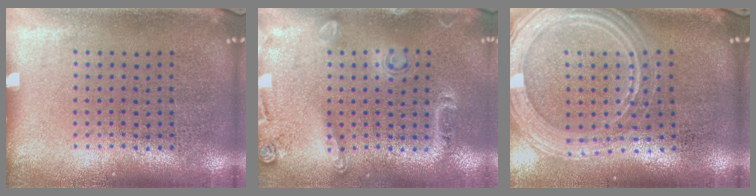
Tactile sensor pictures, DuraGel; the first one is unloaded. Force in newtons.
{"total": 1.6, "press": 1.2, "slide": 1.1}
{"total": 2.2, "press": 2.0, "slide": 0.8}